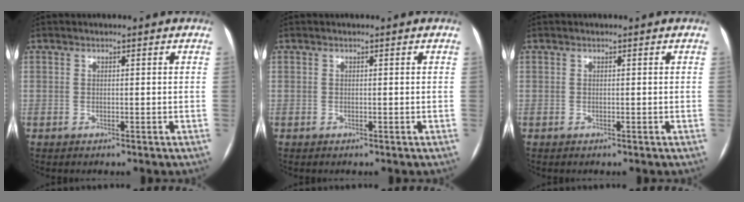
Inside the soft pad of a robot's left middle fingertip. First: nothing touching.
{"total": 0.0}
{"total": 0.0}